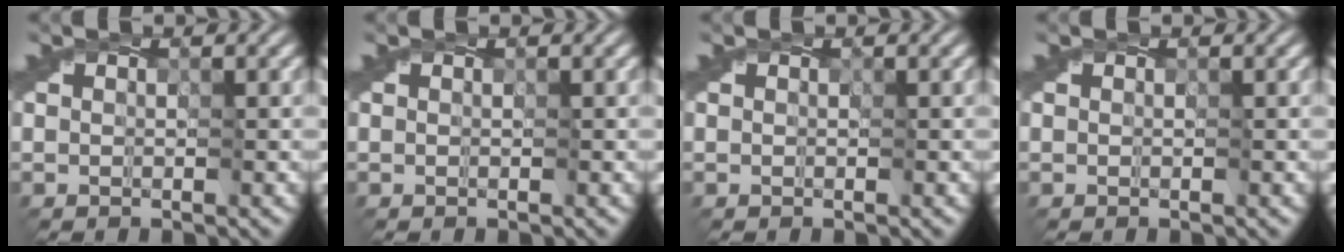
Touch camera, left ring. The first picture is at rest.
{"total": 0.0}
{"total": 0.0}
{"total": 0.0}